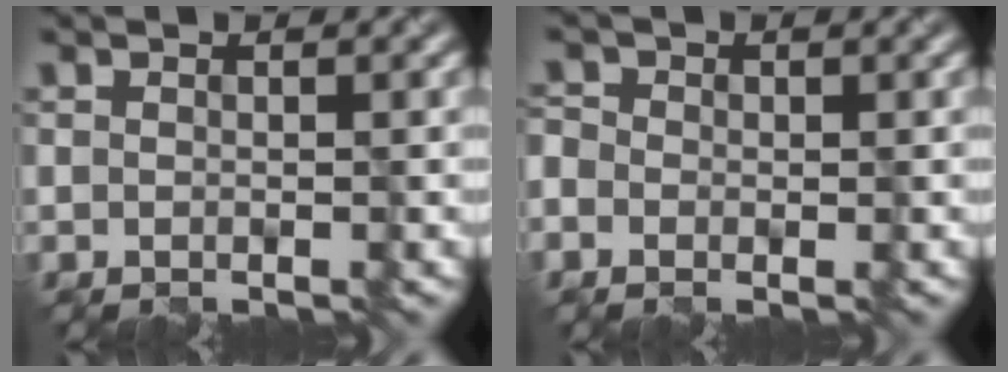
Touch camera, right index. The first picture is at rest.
{"total": 1.3, "force": [-0.8, 1.0, 0.2], "torque": [-0.014, 0.008, -0.012]}